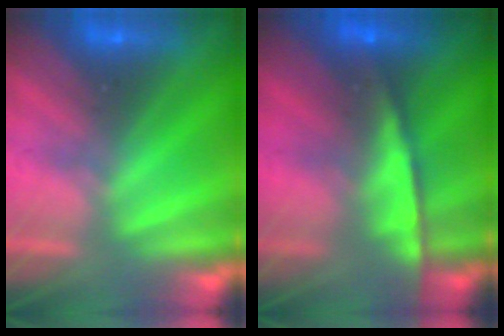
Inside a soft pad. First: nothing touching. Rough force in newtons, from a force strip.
{"total": 5.8}